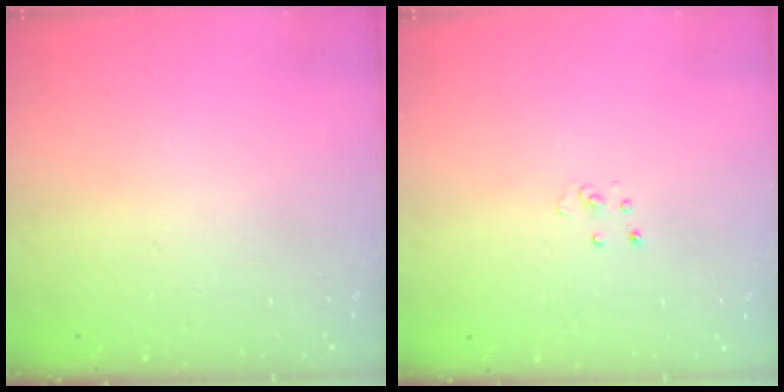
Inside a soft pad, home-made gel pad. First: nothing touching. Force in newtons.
{"total": 2.5, "press": 2.5, "slide": 0.3}